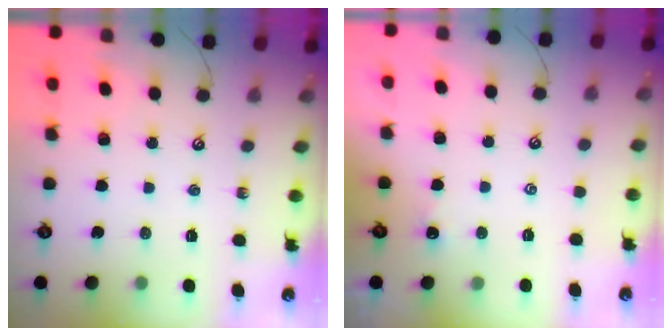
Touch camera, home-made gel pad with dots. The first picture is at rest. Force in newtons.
{"total": 2.0, "press": 2.0, "slide": 0.4}